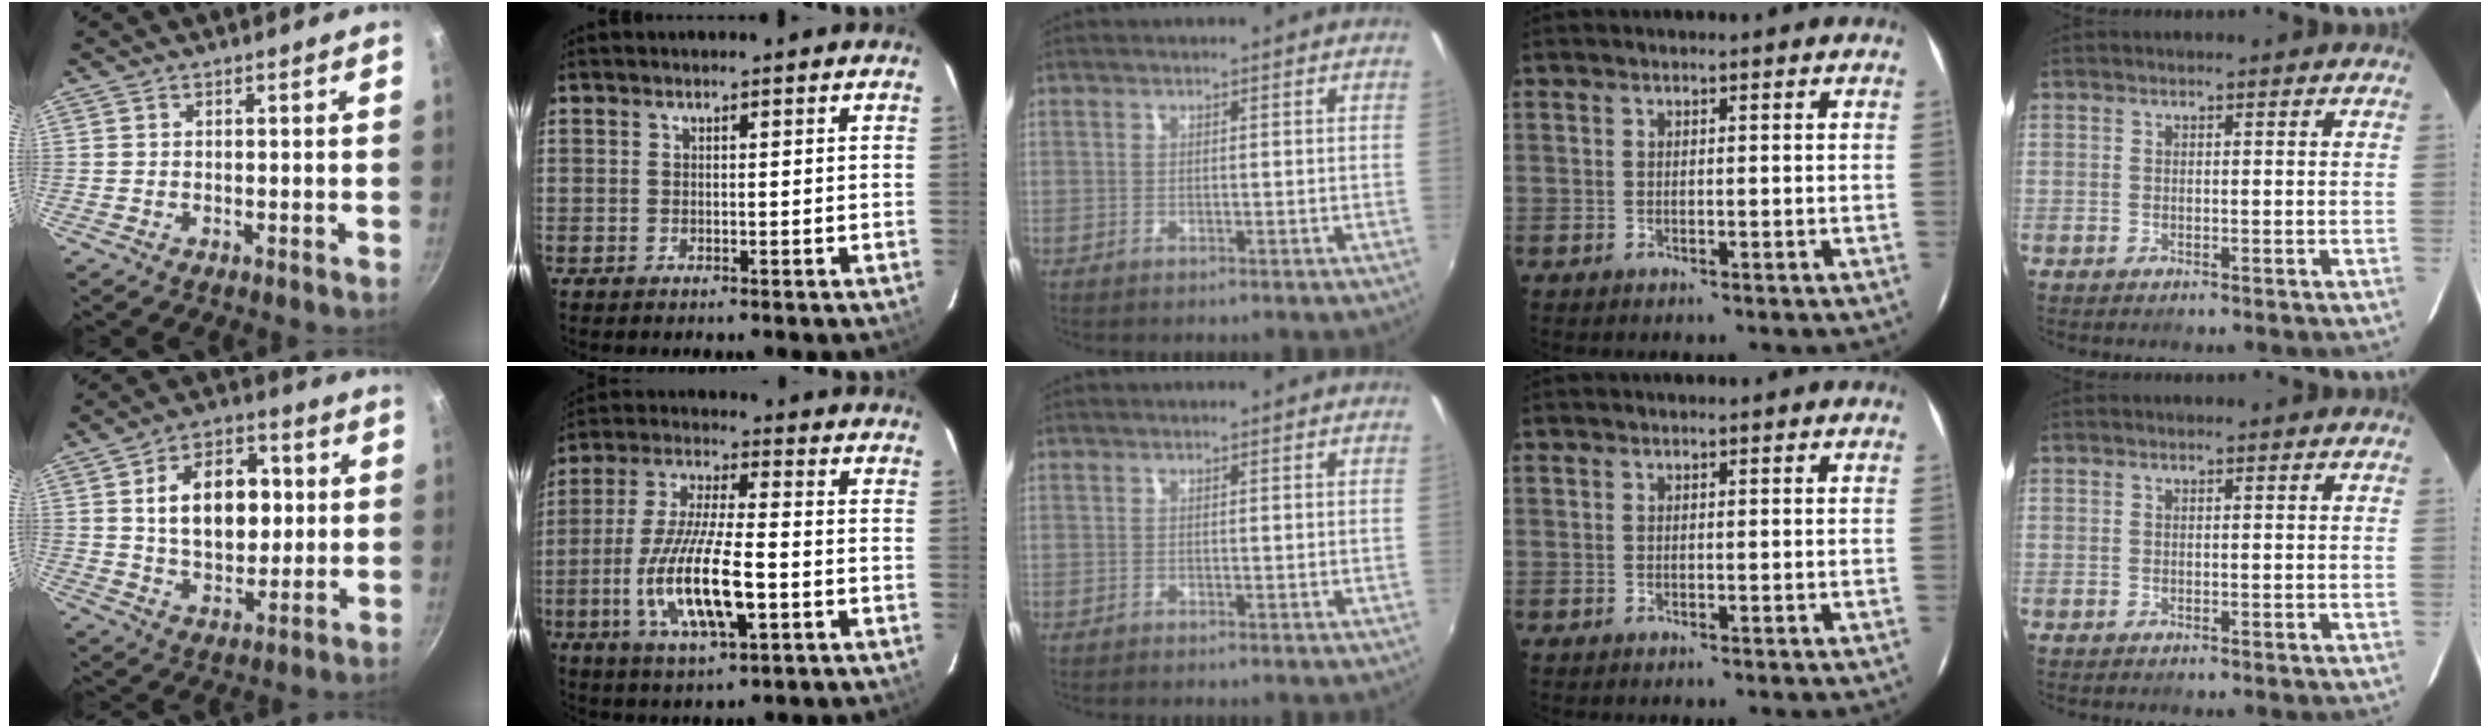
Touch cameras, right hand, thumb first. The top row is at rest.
{"thumb": {"total": 15.6, "force": [2.3, 10.4, 11.4], "torque": [-0.138, 0.003, 0.036]}, "index": {"total": 15.3, "force": [-4.4, 3.8, 14.1], "torque": [-0.290, -0.014, -0.080]}}